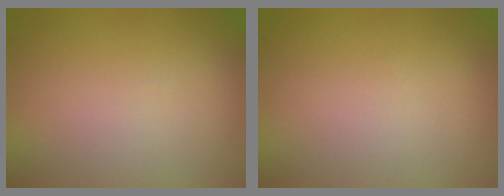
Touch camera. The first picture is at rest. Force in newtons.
{"total": 0.0}